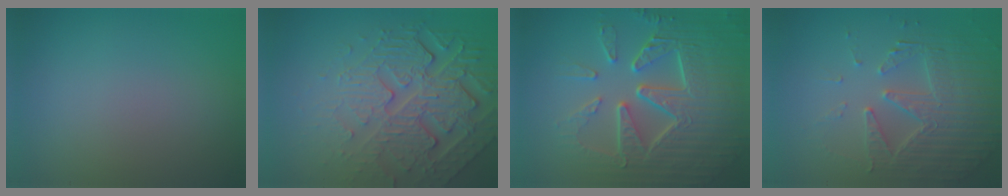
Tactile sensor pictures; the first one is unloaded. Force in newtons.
{"total": 7.4, "press": 5.4, "slide": 5.1}
{"total": 9.6, "press": 6.5, "slide": 7.1}
{"total": 4.9, "press": 4.3, "slide": 2.3}